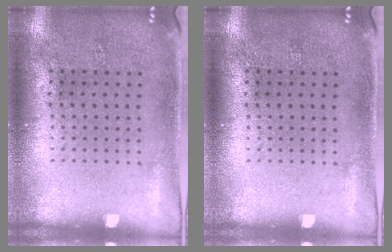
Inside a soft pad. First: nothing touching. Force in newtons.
{"total": 0.0}